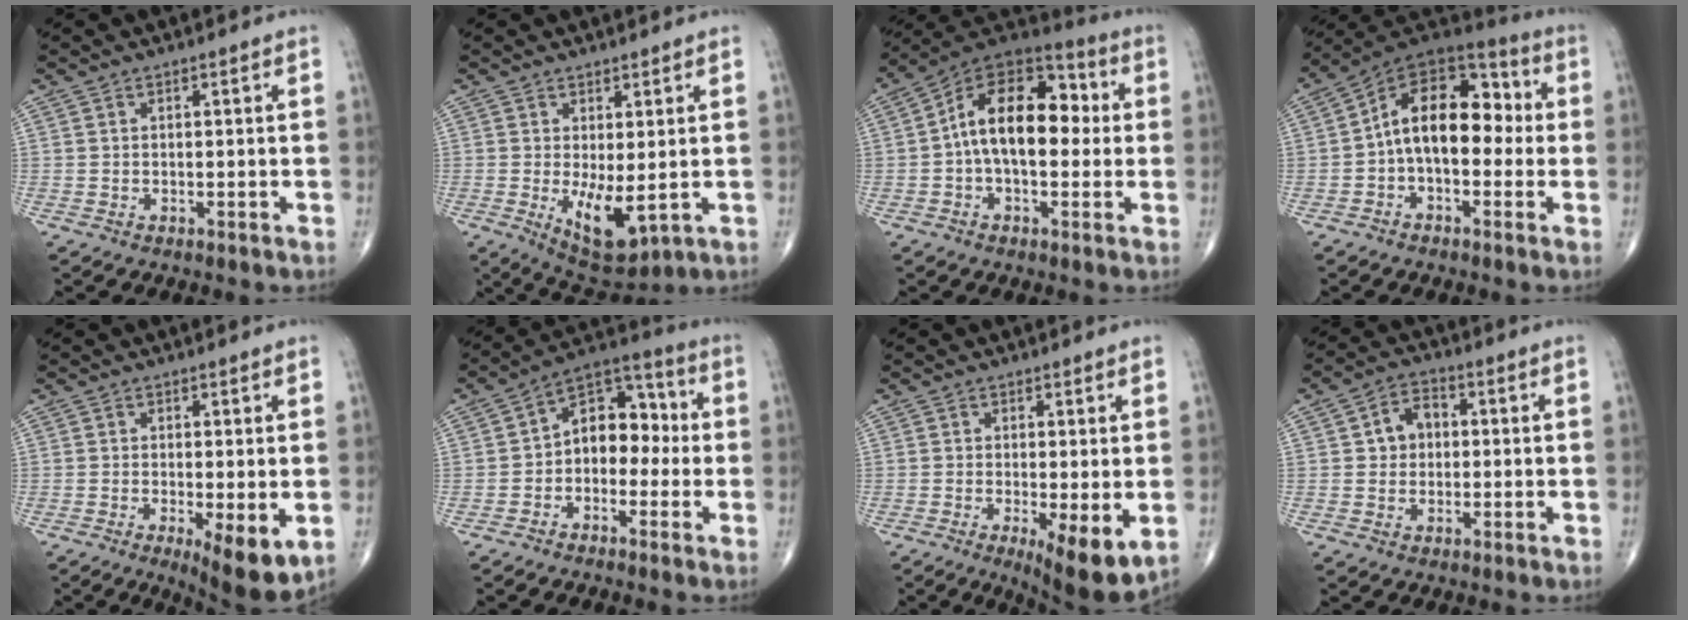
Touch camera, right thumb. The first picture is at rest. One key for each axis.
{"total": 8.2, "fx": -1.0, "fy": 3.3, "fz": 7.4, "tx": -0.112, "ty": -0.021, "tz": 0.000}
{"total": 17.2, "fx": 0.8, "fy": 9.9, "fz": 14.1, "tx": -0.198, "ty": 0.044, "tz": 0.001}
{"total": 15.9, "fx": -0.2, "fy": 9.5, "fz": 12.7, "tx": -0.163, "ty": 0.051, "tz": -0.019}
{"total": 8.3, "fx": -2.2, "fy": 2.5, "fz": 7.6, "tx": -0.110, "ty": -0.022, "tz": -0.032}
{"total": 10.6, "fx": -1.0, "fy": 7.4, "fz": 7.6, "tx": -0.075, "ty": 0.046, "tz": -0.038}
{"total": 9.0, "fx": -2.2, "fy": 2.6, "fz": 8.3, "tx": -0.123, "ty": -0.024, "tz": -0.031}
{"total": 5.6, "fx": 0.5, "fy": 4.5, "fz": 3.3, "tx": -0.033, "ty": 0.015, "tz": 0.002}